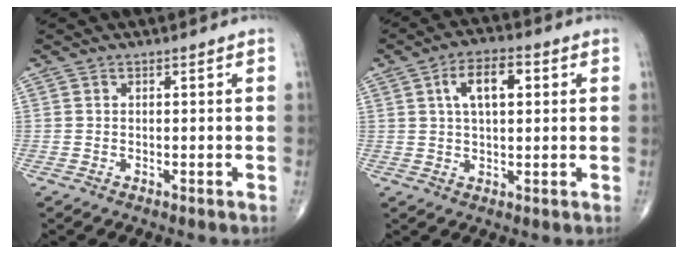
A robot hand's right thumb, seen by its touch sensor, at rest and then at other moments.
{"total": 8.1, "force": [2.3, 4.0, 6.7], "torque": [-0.107, 0.010, 0.035]}